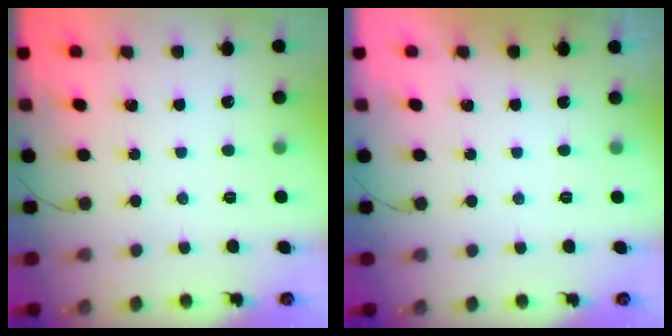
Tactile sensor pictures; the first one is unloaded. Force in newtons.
{"total": 0.0}